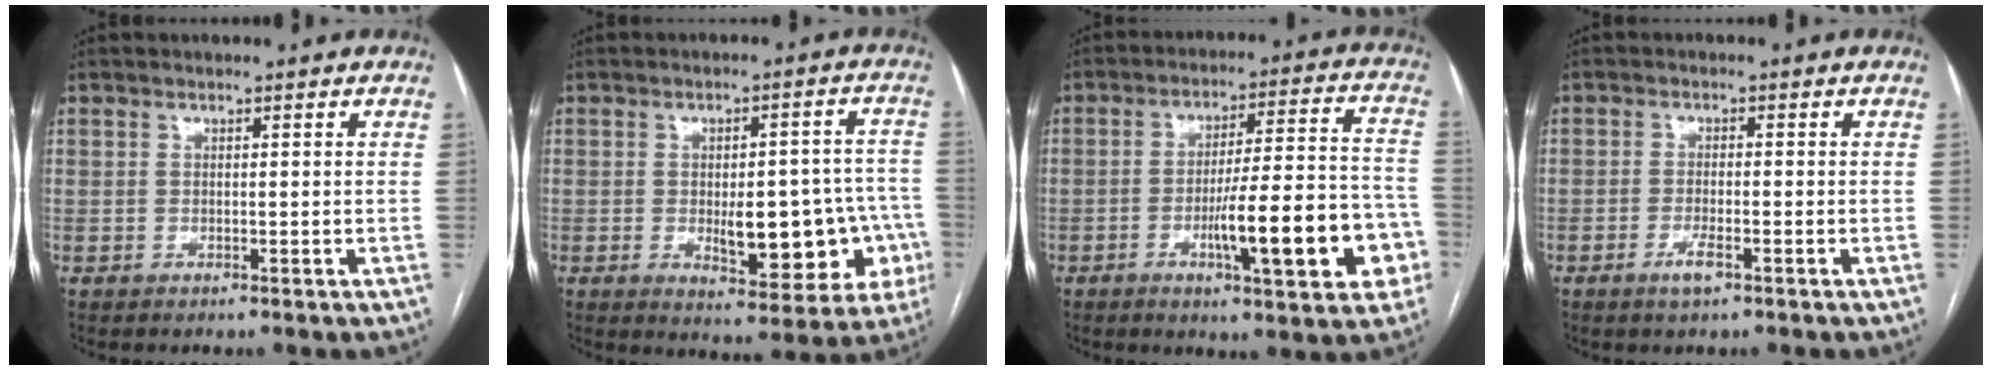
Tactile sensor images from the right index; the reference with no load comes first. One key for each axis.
{"total": 13.6, "fx": -3.5, "fy": 5.7, "fz": 11.9, "tx": -0.128, "ty": 0.025, "tz": -0.030}
{"total": 16.1, "fx": -5.7, "fy": 2.6, "fz": 14.8, "tx": -0.207, "ty": 0.018, "tz": -0.075}
{"total": 2.8, "fx": -1.6, "fy": 0.5, "fz": 2.3, "tx": -0.045, "ty": -0.002, "tz": -0.029}